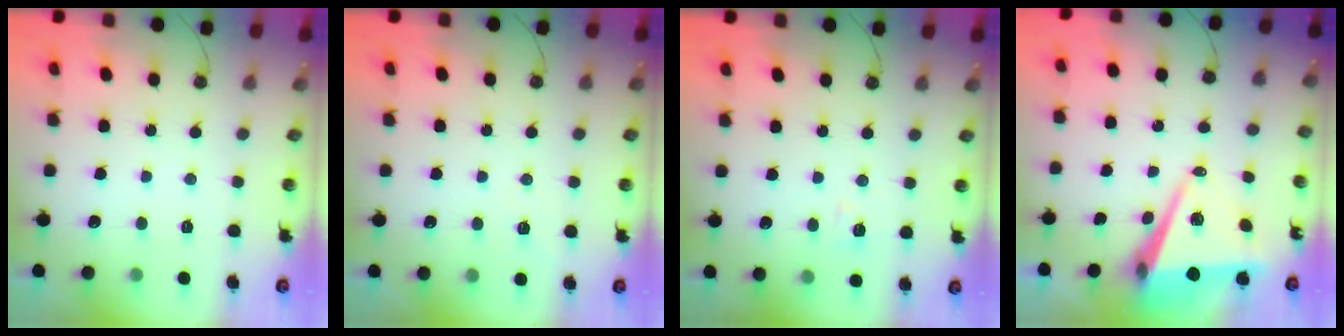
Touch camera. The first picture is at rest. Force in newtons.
{"total": 3.1, "press": 2.0, "slide": 2.3}
{"total": 5.3, "press": 4.8, "slide": 2.1}
{"total": 9.3, "press": 8.4, "slide": 4.1}